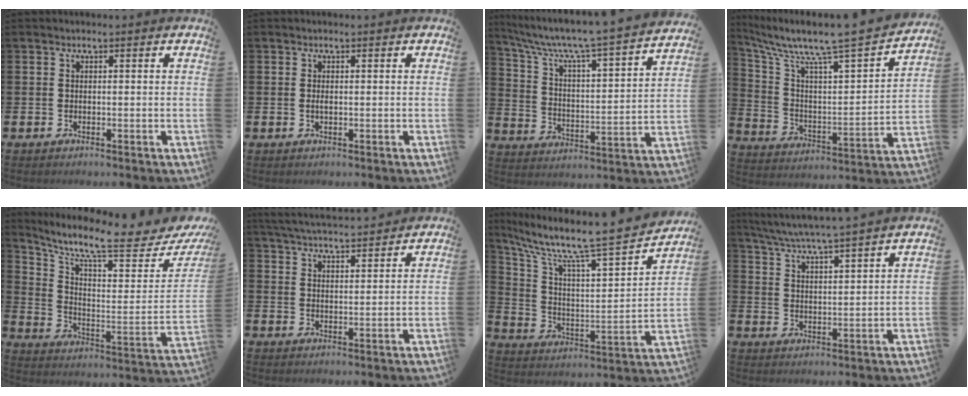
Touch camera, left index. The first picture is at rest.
{"total": 0.7, "force": [0.0, 0.2, 0.7], "torque": [-0.005, -0.002, -0.003]}
{"total": 7.6, "force": [6.9, 0.5, 3.3], "torque": [-0.097, -0.053, 0.109]}
{"total": 8.3, "force": [7.2, 0.9, 4.0], "torque": [-0.114, -0.058, 0.114]}
{"total": 8.7, "force": [7.3, 1.8, 4.3], "torque": [-0.090, -0.081, 0.112]}
{"total": 4.9, "force": [4.9, 0.1, 0.6], "torque": [-0.032, -0.027, 0.088]}
{"total": 9.5, "force": [8.2, 1.5, 4.7], "torque": [-0.119, -0.069, 0.125]}
{"total": 5.8, "force": [5.6, -0.5, 1.7], "torque": [-0.054, -0.040, 0.096]}